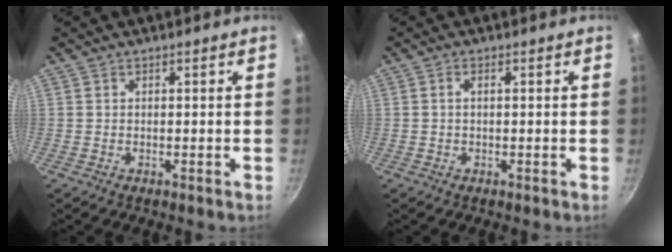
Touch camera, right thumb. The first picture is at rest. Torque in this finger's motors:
{"motor_torque": [-0.02, -0.01, -0.04, -0.15, 0.12]}